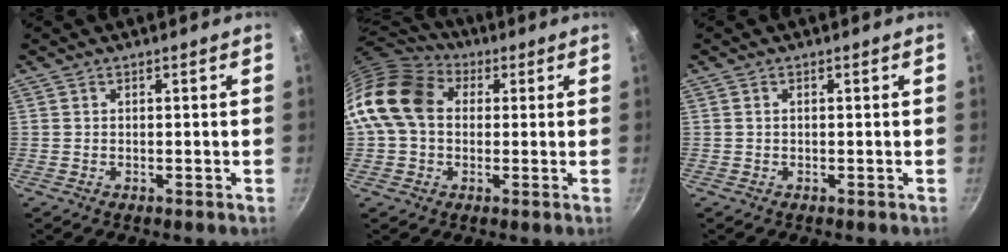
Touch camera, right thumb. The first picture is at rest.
{"total": 15.3, "force": [2.1, 11.6, 9.8], "torque": [-0.168, 0.029, 0.023]}
{"total": 0.0}